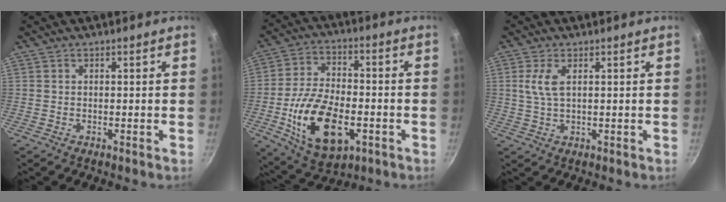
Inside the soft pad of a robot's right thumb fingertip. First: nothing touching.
{"total": 17.9, "force": [-5.0, 9.9, 14.1], "torque": [-0.246, 0.017, -0.080]}
{"total": 4.5, "force": [1.3, 1.7, 4.0], "torque": [-0.089, 0.000, 0.027]}